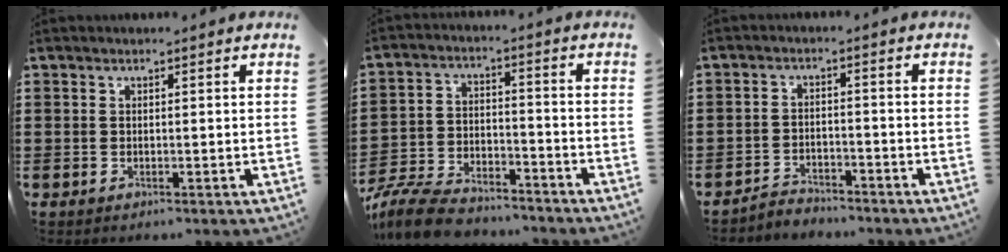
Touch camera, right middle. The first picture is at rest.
{"total": 8.9, "force": [-8.3, 1.6, 2.7], "torque": [-0.061, 0.018, -0.164]}
{"total": 2.9, "force": [-2.8, 0.5, -0.3], "torque": [-0.003, 0.003, -0.062]}